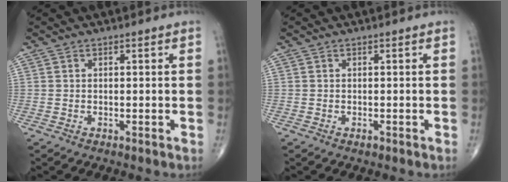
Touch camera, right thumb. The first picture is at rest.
{"total": 0.5, "force": [-0.3, 0.3, 0.3], "torque": [-0.006, -0.001, -0.005]}